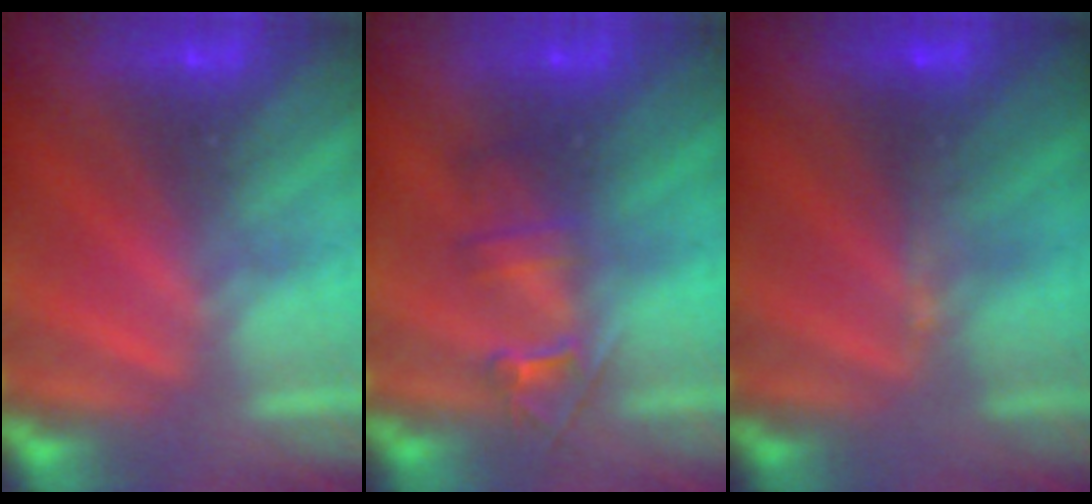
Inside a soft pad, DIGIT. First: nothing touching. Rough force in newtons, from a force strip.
{"total": 2.4}
{"total": 2.9}